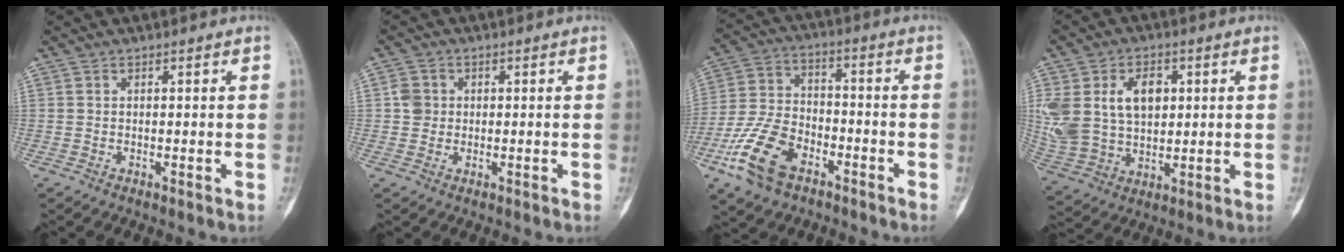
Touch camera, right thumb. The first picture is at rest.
{"total": 3.0, "force": [0.2, 2.8, 1.1], "torque": [-0.005, 0.005, 0.000]}
{"total": 14.0, "force": [-7.3, 8.2, 8.7], "torque": [-0.172, 0.038, -0.143]}
{"total": 16.4, "force": [3.9, 11.2, 11.3], "torque": [-0.223, -0.001, 0.086]}